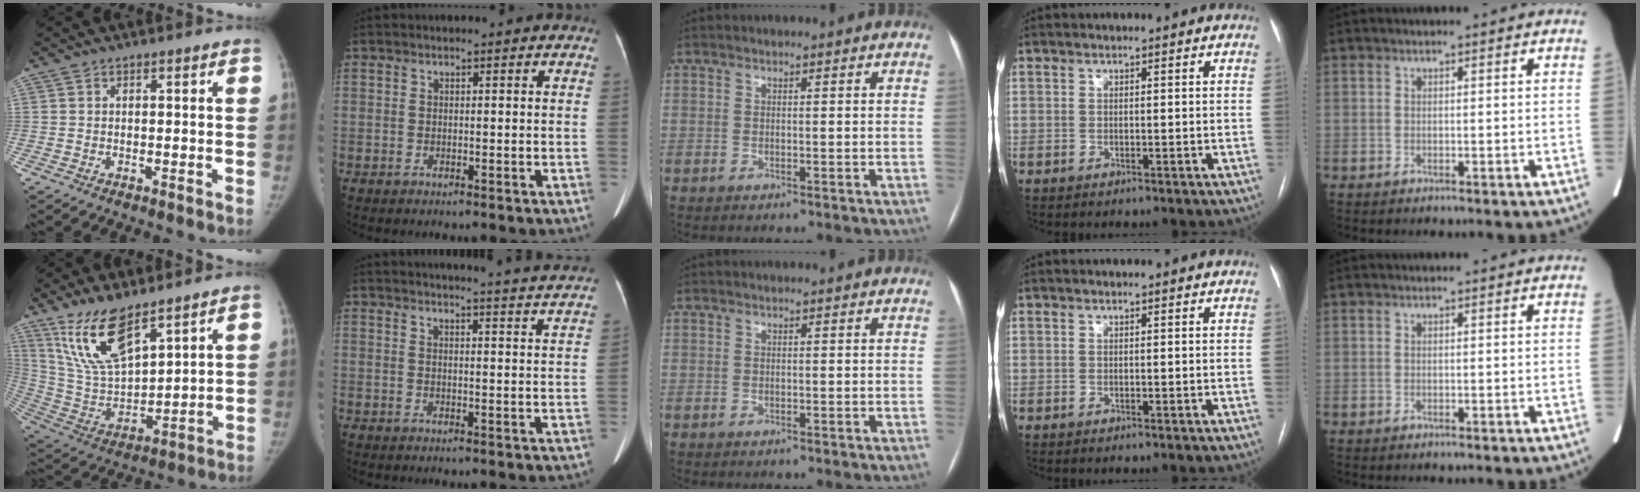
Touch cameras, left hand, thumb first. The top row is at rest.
{"thumb": {"total": 15.0, "force": [10.2, 5.3, 9.7], "torque": [-0.166, -0.051, 0.216]}, "index": {"total": 15.7, "force": [15.2, -1.1, 3.7], "torque": [-0.050, -0.052, 0.164]}}